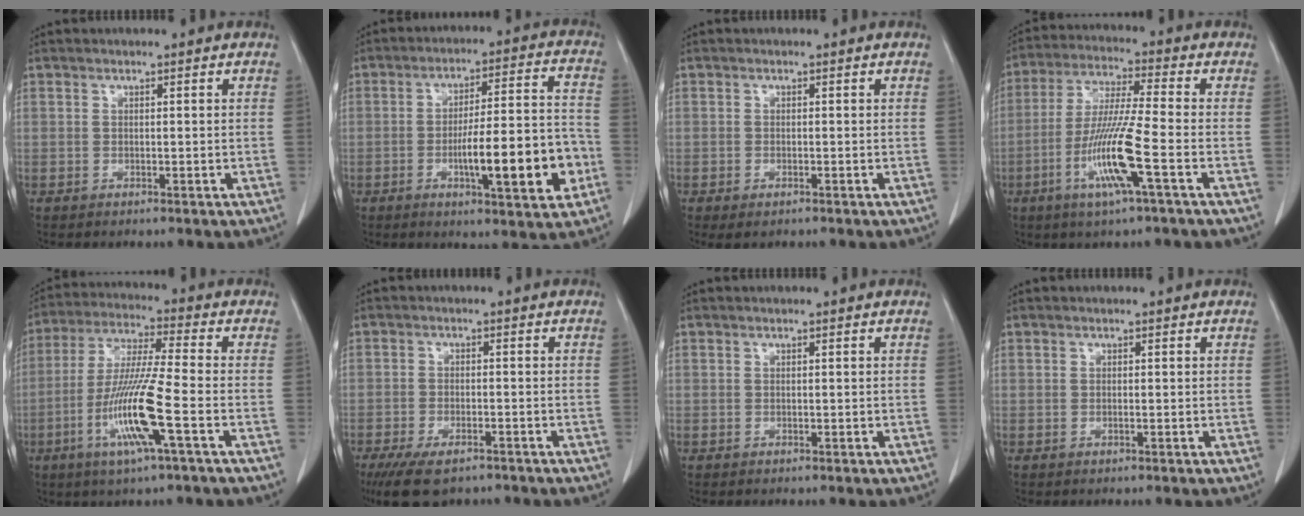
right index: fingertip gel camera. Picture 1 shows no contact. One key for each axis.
{"total": 14.6, "fx": -4.3, "fy": 2.3, "fz": 13.8, "tx": -0.209, "ty": 0.010, "tz": -0.061}
{"total": 1.8, "fx": -1.1, "fy": 0.7, "fz": 1.2, "tx": -0.021, "ty": -0.003, "tz": -0.010}
{"total": 11.8, "fx": -4.2, "fy": -0.4, "fz": 11.0, "tx": -0.222, "ty": -0.015, "tz": -0.084}
{"total": 12.7, "fx": -4.3, "fy": -0.3, "fz": 12.0, "tx": -0.244, "ty": -0.014, "tz": -0.088}
{"total": 8.4, "fx": -6.2, "fy": 3.1, "fz": 4.8, "tx": -0.079, "ty": -0.010, "tz": -0.097}
{"total": 0.0}
{"total": 0.0}